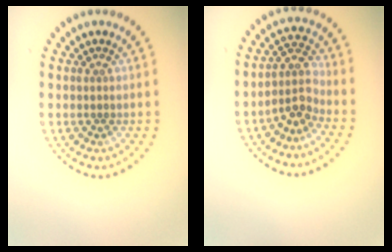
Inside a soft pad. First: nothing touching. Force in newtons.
{"total": 2.8, "press": 2.0, "slide": 1.8}